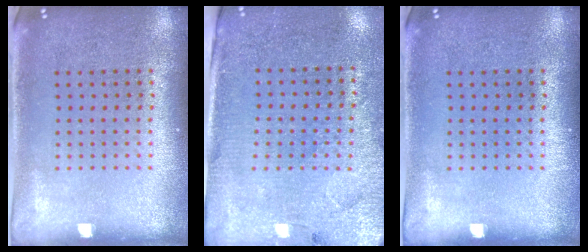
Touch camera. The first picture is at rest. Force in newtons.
{"total": 2.9, "press": 2.7, "slide": 1.1}
{"total": 0.0}